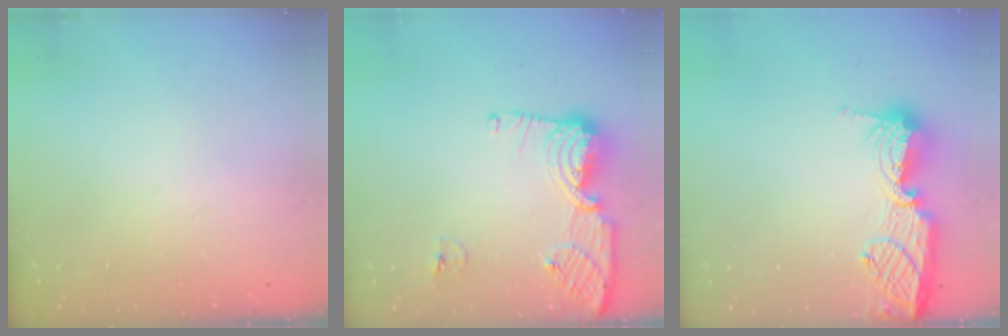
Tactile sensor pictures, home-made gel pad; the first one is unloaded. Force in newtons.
{"total": 11.7, "press": 11.7, "slide": 1.2}
{"total": 12.7, "press": 12.6, "slide": 1.2}